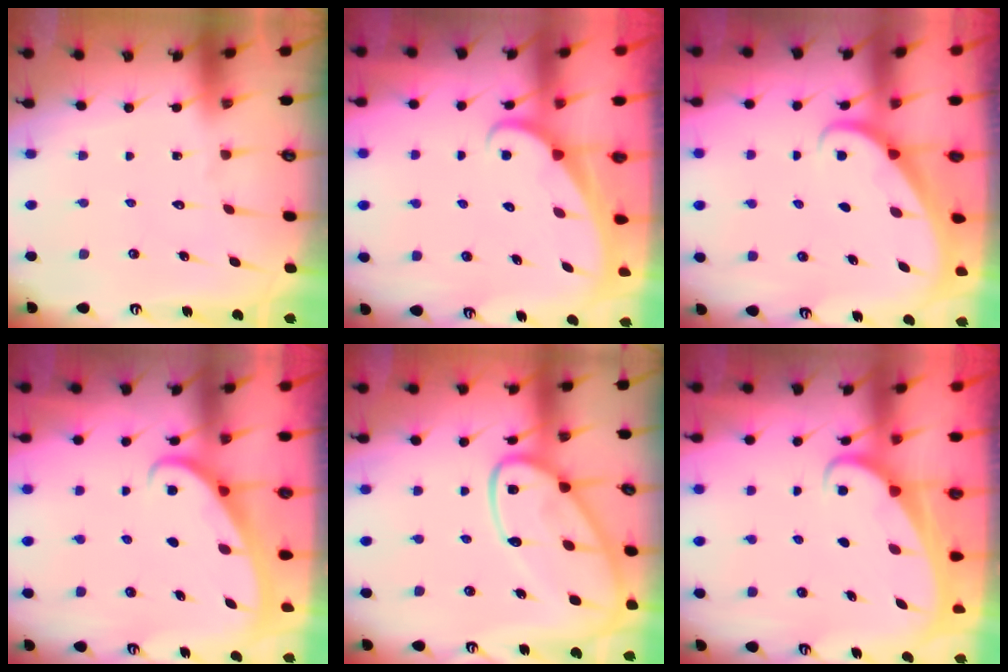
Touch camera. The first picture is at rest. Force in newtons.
{"total": 2.1, "press": 2.1, "slide": 0.1}
{"total": 2.3, "press": 2.3, "slide": 0.1}
{"total": 2.9, "press": 2.9, "slide": 0.3}
{"total": 15.8, "press": 15.8, "slide": 1.2}
{"total": 2.3, "press": 2.3, "slide": 0.3}